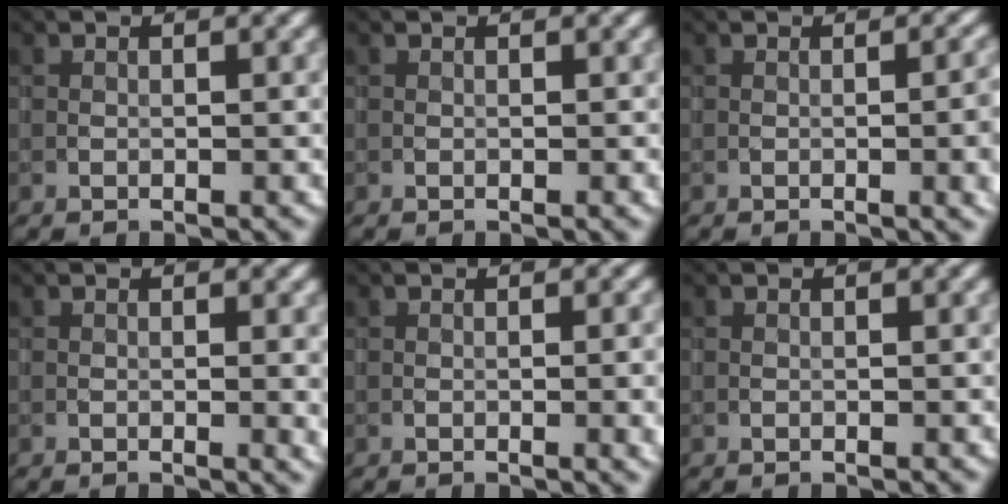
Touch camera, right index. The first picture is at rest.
{"total": 0.0}
{"total": 4.6, "force": [-1.2, 1.7, 4.1], "torque": [-0.048, -0.006, -0.006]}
{"total": 1.7, "force": [-0.1, 0.6, 1.6], "torque": [-0.024, -0.010, 0.003]}
{"total": 2.7, "force": [-0.6, 0.9, 2.4], "torque": [-0.033, -0.007, -0.002]}
{"total": 0.0}